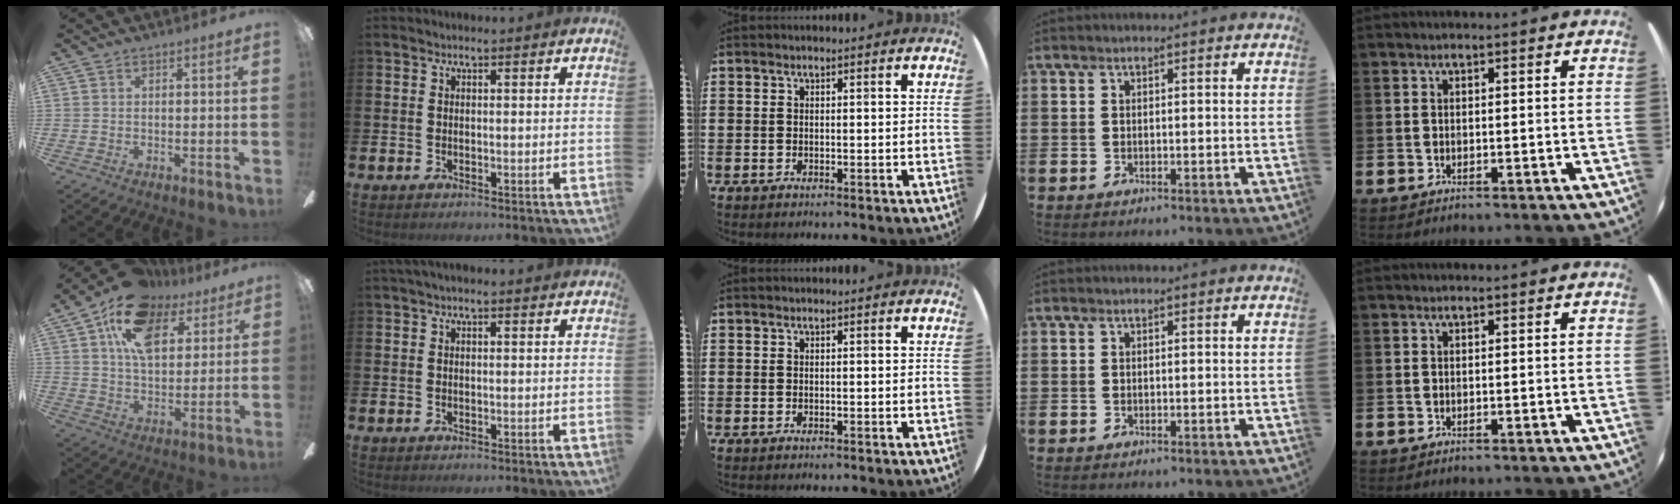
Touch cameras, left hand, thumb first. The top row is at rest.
{"thumb": {"total": 16.9, "force": [9.5, 9.7, 10.0], "torque": [-0.172, -0.027, 0.170]}, "index": {"total": 0.8, "force": [0.5, 0.1, 0.5], "torque": [-0.009, 0.002, 0.009]}}